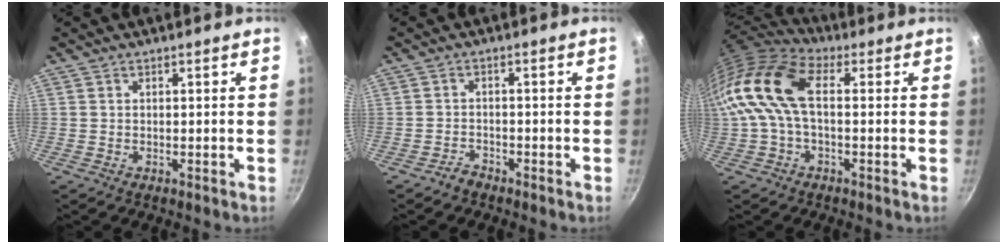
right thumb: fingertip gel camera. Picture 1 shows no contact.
{"total": 2.0, "force": [-1.8, 0.9, 0.3], "torque": [0.003, 0.025, -0.031]}
{"total": 15.5, "force": [1.5, 8.6, 12.8], "torque": [-0.259, 0.027, 0.012]}